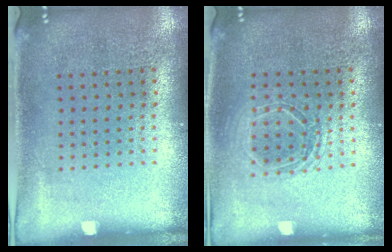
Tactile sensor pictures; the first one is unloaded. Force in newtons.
{"total": 1.5, "press": 1.3, "slide": 0.7}